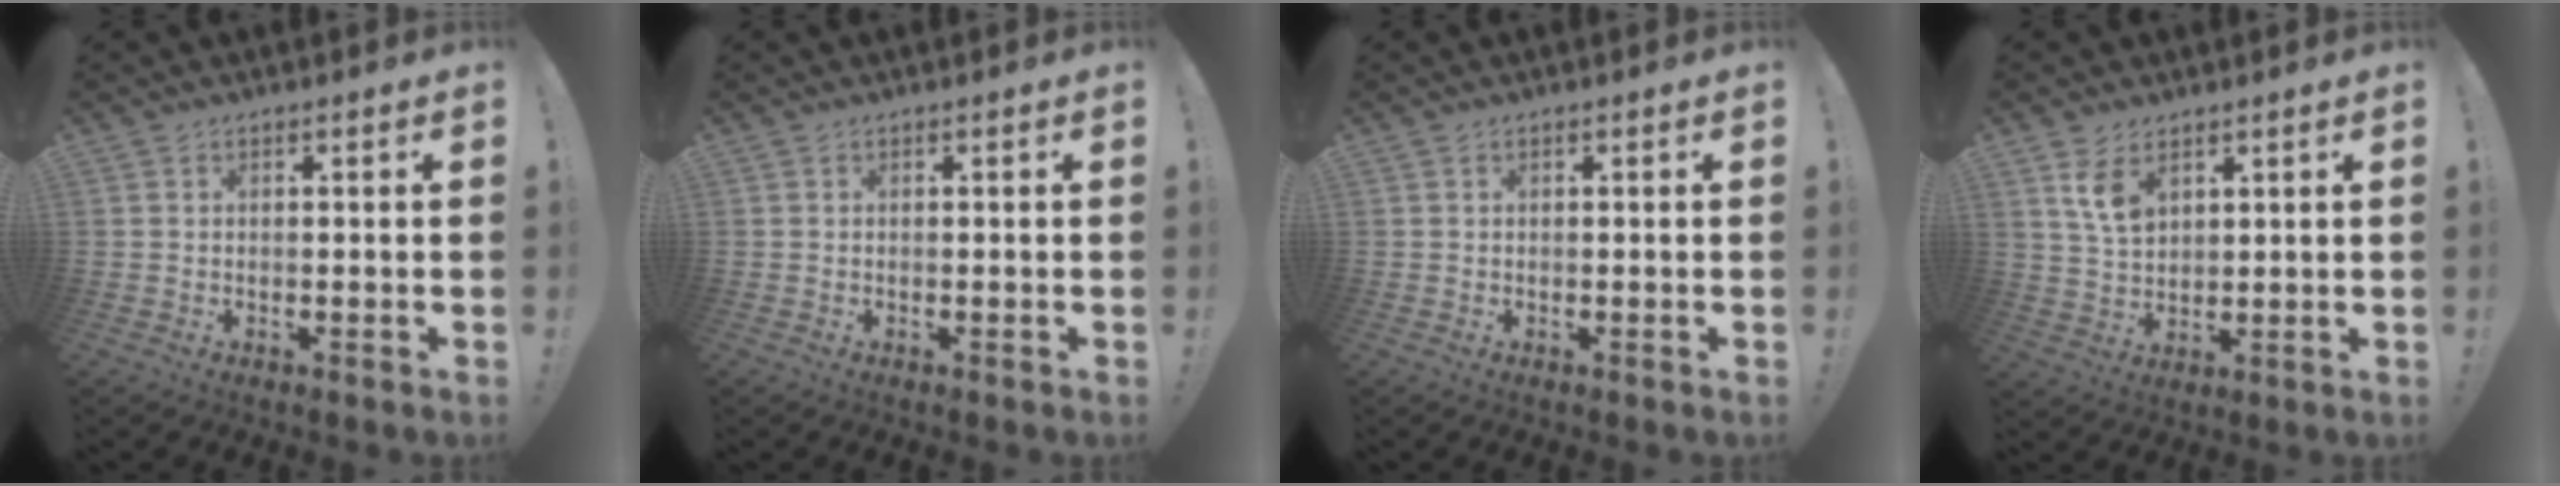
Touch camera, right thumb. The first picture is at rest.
{"total": 0.0}
{"total": 0.0}
{"total": 6.9, "force": [3.9, 3.9, 4.2], "torque": [-0.068, -0.018, 0.072]}